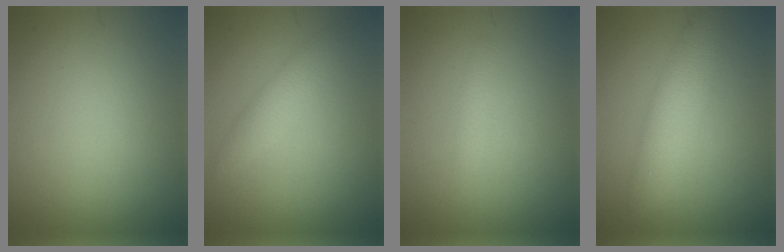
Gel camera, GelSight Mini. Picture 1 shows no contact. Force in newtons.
{"total": 2.4, "press": 2.4, "slide": 0.1}
{"total": 1.0, "press": 0.9, "slide": 0.1}
{"total": 4.2, "press": 4.2, "slide": 0.1}